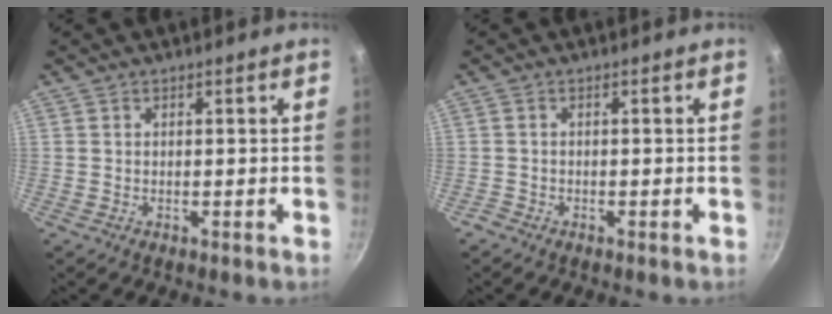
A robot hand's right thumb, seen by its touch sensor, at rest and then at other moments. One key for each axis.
{"total": 0.8, "fx": -0.7, "fy": 0.3, "fz": 0.1, "tx": -0.013, "ty": 0.007, "tz": -0.016}